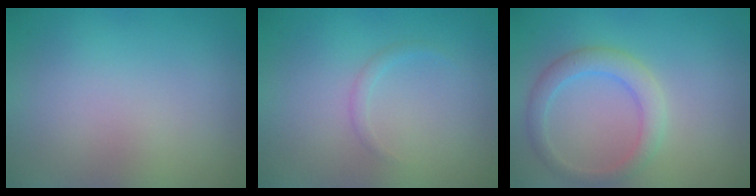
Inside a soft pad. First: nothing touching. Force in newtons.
{"total": 0.8, "press": 0.7, "slide": 0.1}
{"total": 2.9, "press": 2.9, "slide": 0.1}